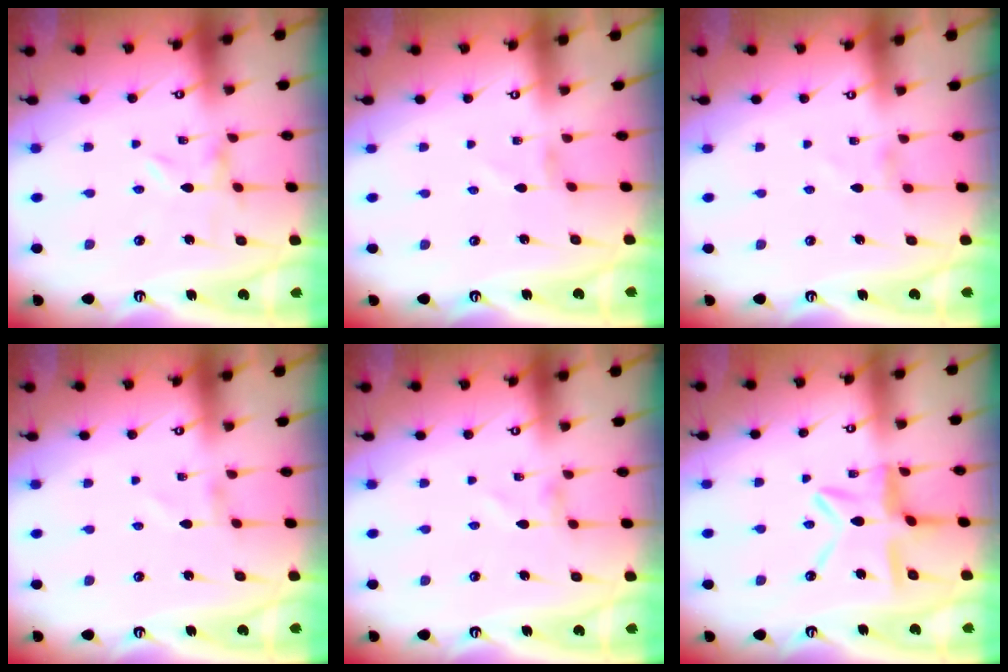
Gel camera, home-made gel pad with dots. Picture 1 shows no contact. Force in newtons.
{"total": 0.8, "press": 0.8, "slide": 0.1}
{"total": 0.0}
{"total": 0.9, "press": 0.8, "slide": 0.1}
{"total": 0.9, "press": 0.9, "slide": 0.1}
{"total": 11.4, "press": 11.3, "slide": 0.9}